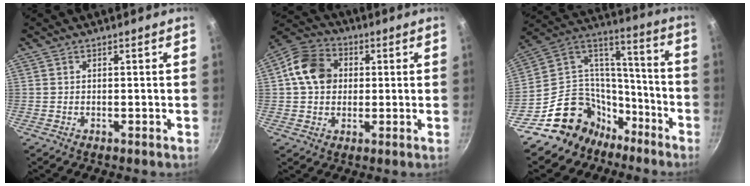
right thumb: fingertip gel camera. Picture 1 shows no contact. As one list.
[{"total": 10.6, "force": [1.5, 8.7, 5.9], "torque": [-0.079, 0.013, 0.010]}, {"total": 18.9, "force": [-11.8, 13.8, 5.3], "torque": [-0.028, 0.137, -0.203]}]